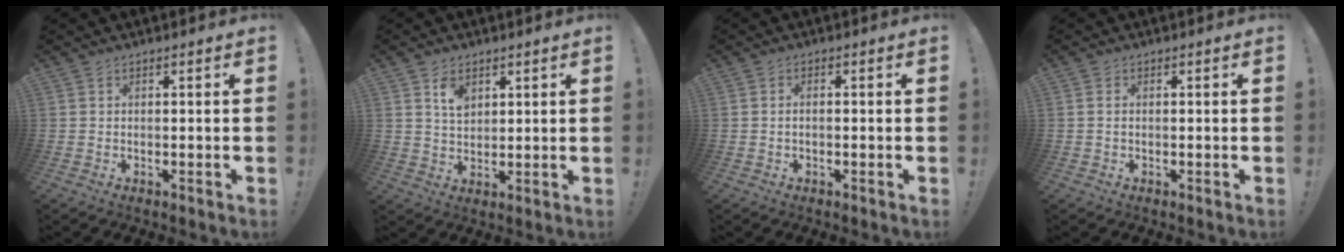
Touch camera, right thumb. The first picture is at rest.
{"total": 5.6, "force": [3.2, 3.6, 2.9], "torque": [-0.035, -0.015, 0.055]}
{"total": 1.4, "force": [-0.5, 0.4, 1.2], "torque": [-0.030, 0.007, -0.007]}
{"total": 0.8, "force": [0.1, 0.5, 0.6], "torque": [-0.022, 0.006, 0.004]}